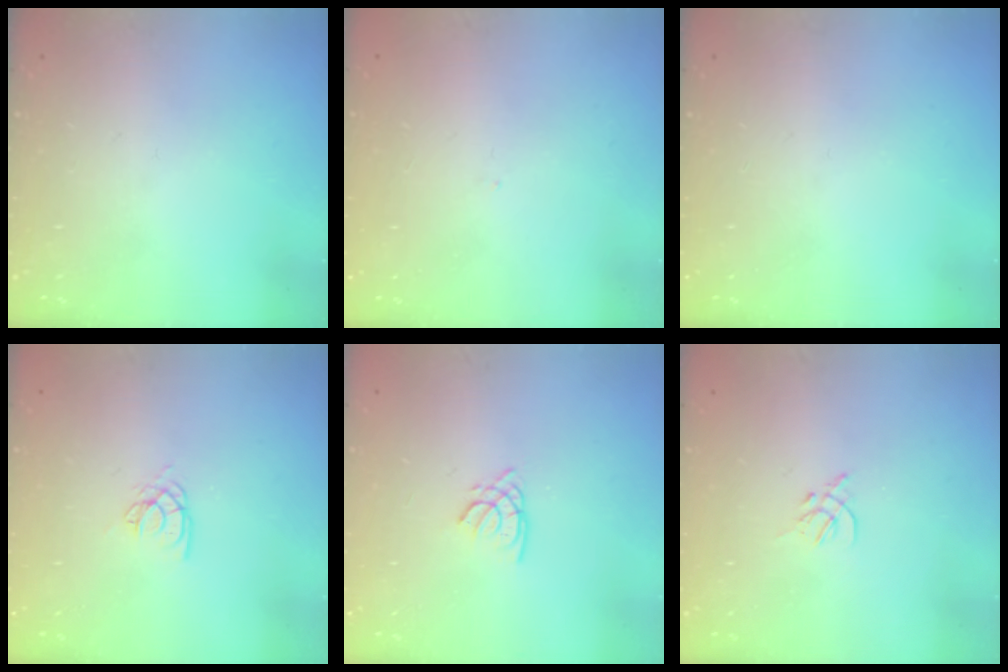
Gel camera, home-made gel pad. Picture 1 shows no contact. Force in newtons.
{"total": 0.0}
{"total": 0.0}
{"total": 3.4, "press": 3.4, "slide": 0.2}
{"total": 1.6, "press": 1.6, "slide": 0.2}
{"total": 3.2, "press": 3.1, "slide": 0.7}